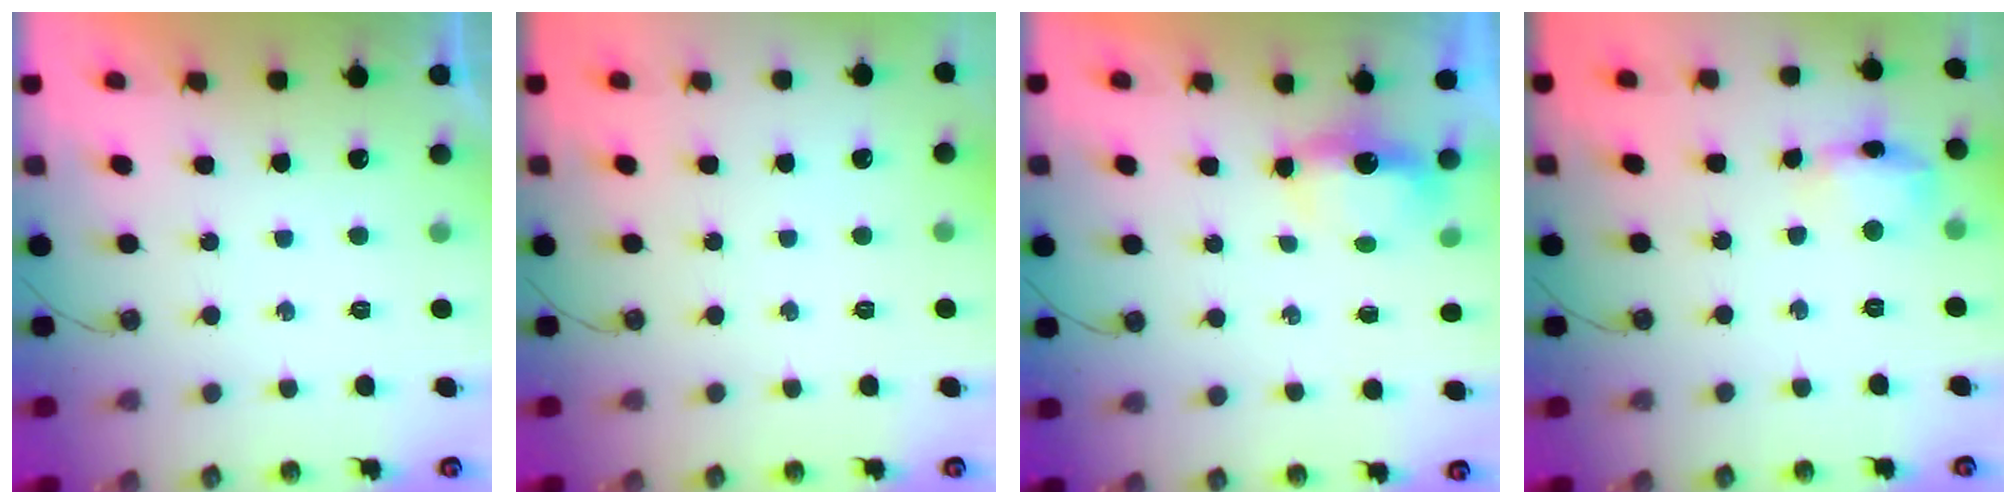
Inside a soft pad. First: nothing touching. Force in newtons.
{"total": 0.0}
{"total": 4.6, "press": 4.6, "slide": 0.5}
{"total": 11.1, "press": 11.1, "slide": 0.8}